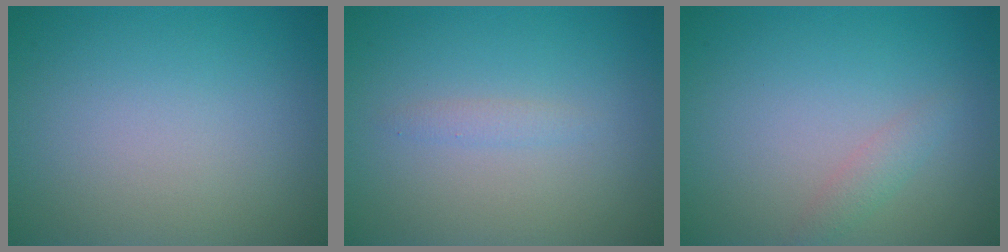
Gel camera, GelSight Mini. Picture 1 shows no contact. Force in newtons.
{"total": 0.8, "press": 0.8, "slide": 0.0}
{"total": 1.2, "press": 1.2, "slide": 0.0}